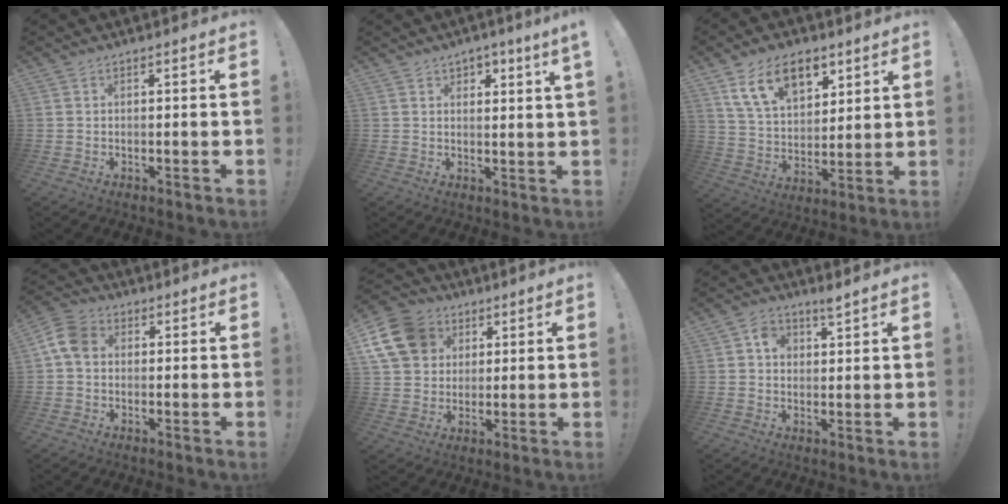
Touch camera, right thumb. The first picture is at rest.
{"total": 2.9, "force": [2.1, 0.2, 1.9], "torque": [-0.027, -0.008, 0.034]}
{"total": 15.7, "force": [8.8, 9.3, 9.1], "torque": [-0.146, -0.034, 0.163]}
{"total": 8.2, "force": [1.0, 6.1, 5.4], "torque": [-0.112, 0.010, 0.024]}
{"total": 15.5, "force": [5.6, 12.7, 7.0], "torque": [-0.116, -0.019, 0.114]}
{"total": 4.5, "force": [2.4, 3.2, 2.0], "torque": [-0.017, -0.011, 0.040]}